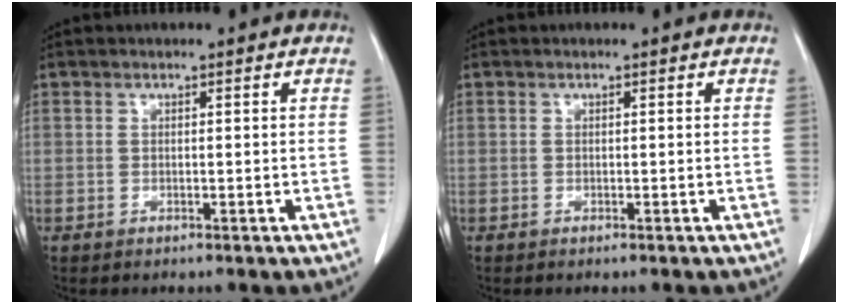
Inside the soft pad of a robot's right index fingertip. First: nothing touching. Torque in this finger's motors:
{"motor_torque": [-0.02, 0.01, -0.01, 0.01]}